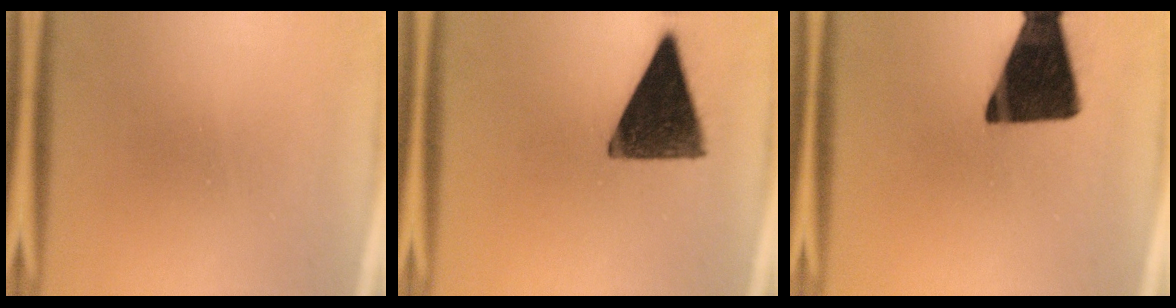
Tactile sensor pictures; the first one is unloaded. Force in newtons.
{"total": 13.7}
{"total": 16.6}